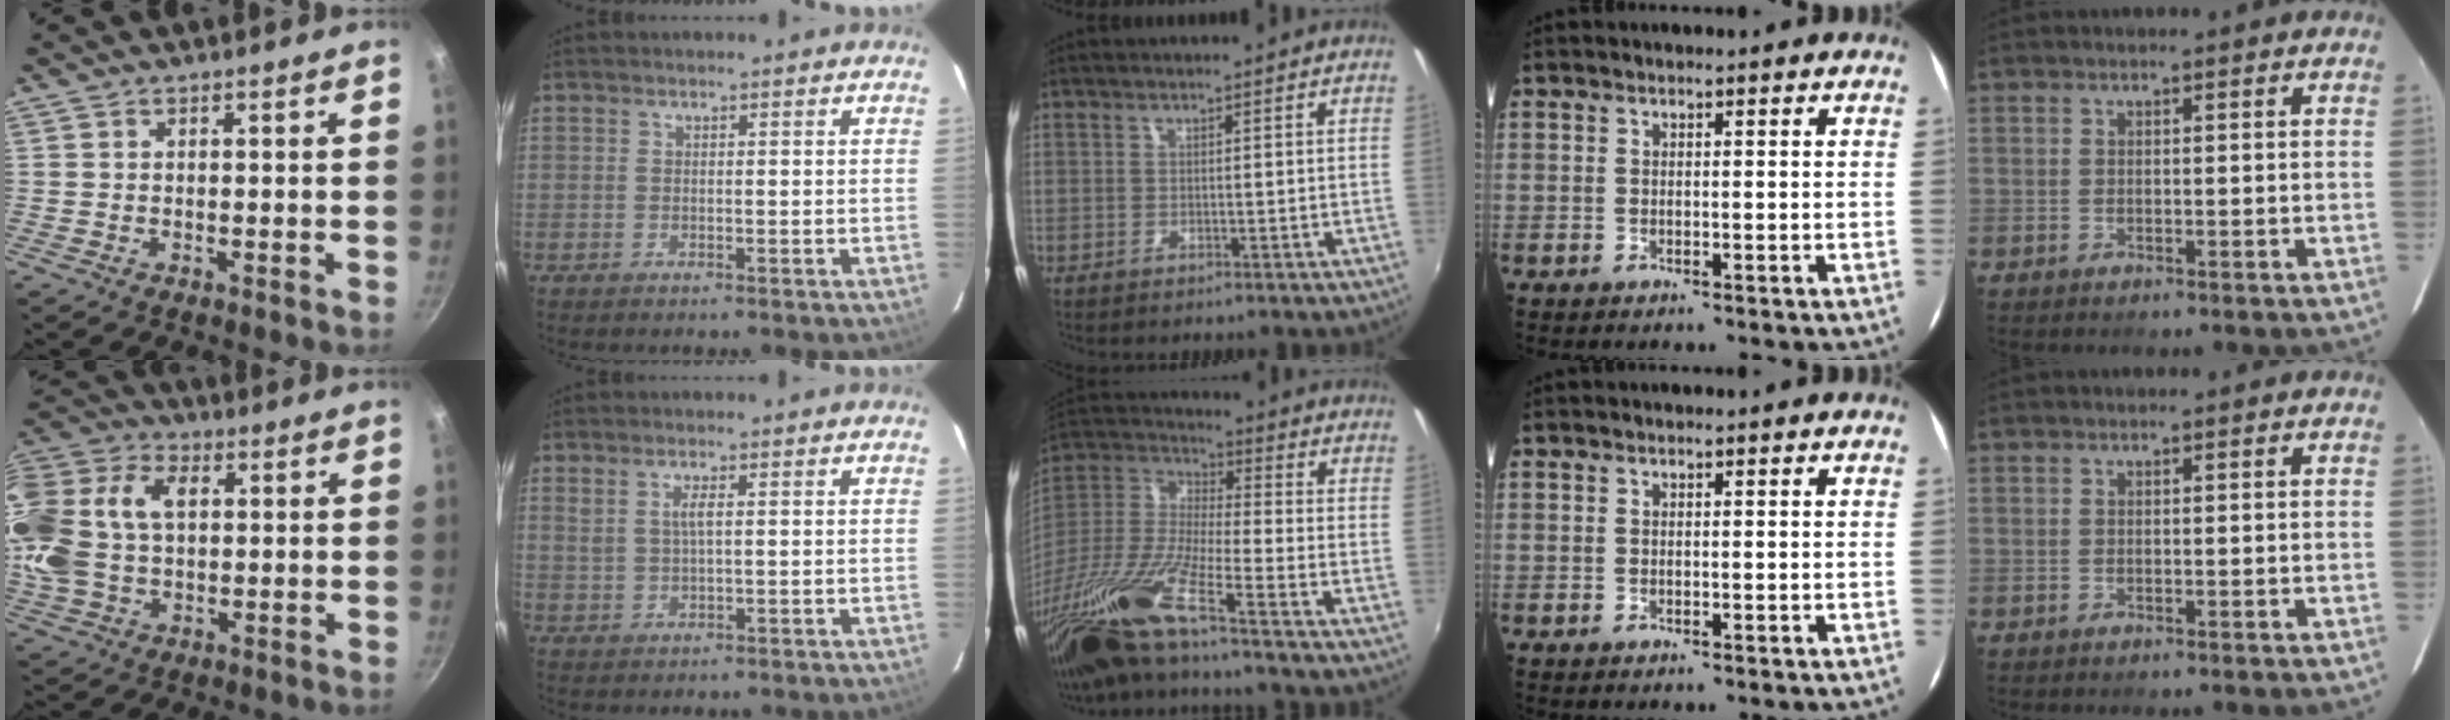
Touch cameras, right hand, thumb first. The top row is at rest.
{"thumb": {"total": 20.7, "force": [2.6, 14.1, 14.9], "torque": [-0.312, 0.035, 0.041]}, "index": {"total": 2.3, "force": [0.6, 0.4, 2.2], "torque": [-0.043, 0.001, 0.015]}, "middle": {"total": 19.0, "force": [-14.0, 0.2, 12.8], "torque": [-0.255, -0.042, -0.276]}}